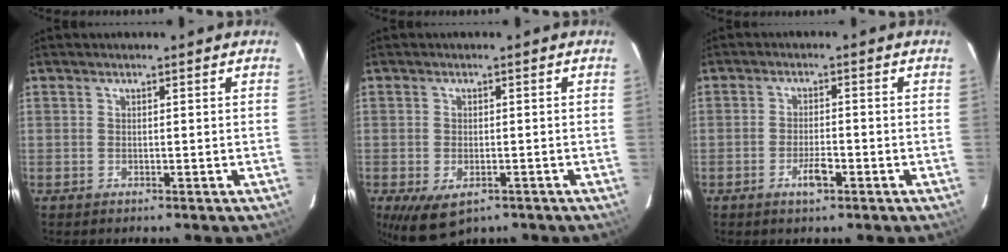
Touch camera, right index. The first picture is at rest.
{"total": 6.7, "force": [-4.0, 3.6, 4.0], "torque": [-0.074, -0.010, -0.055]}
{"total": 3.3, "force": [-1.7, 0.8, 2.7], "torque": [-0.050, 0.001, -0.029]}